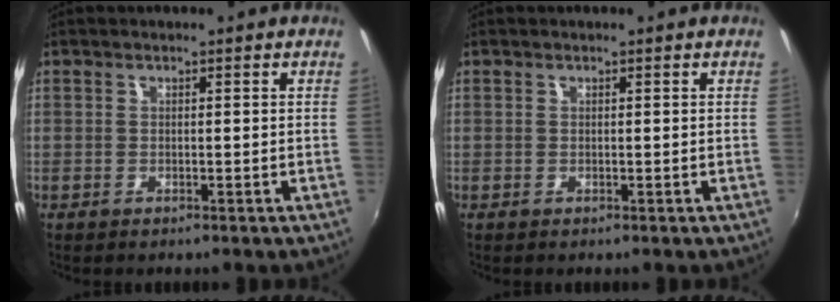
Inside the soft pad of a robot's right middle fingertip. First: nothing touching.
{"total": 0.0}